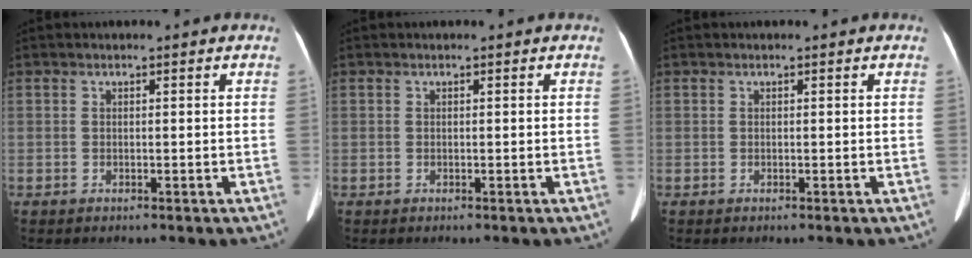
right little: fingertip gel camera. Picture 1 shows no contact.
{"total": 0.0}
{"total": 0.0}